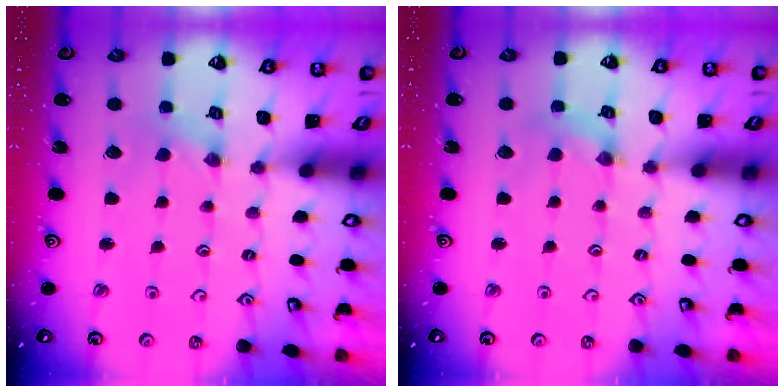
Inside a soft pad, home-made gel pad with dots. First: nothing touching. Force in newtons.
{"total": 2.3, "press": 2.2, "slide": 0.3}